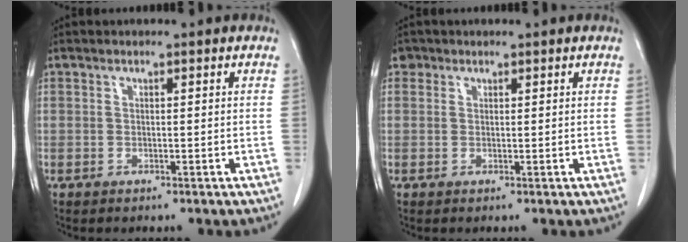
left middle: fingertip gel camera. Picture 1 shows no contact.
{"total": 1.2, "force": [0.7, 1.0, 0.1], "torque": [0.006, 0.006, 0.008]}